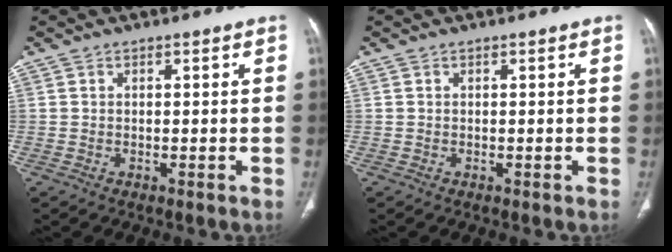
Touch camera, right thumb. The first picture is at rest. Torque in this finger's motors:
{"motor_torque": [-0.04, 0.05, -0.04, 0.04, 0.03]}